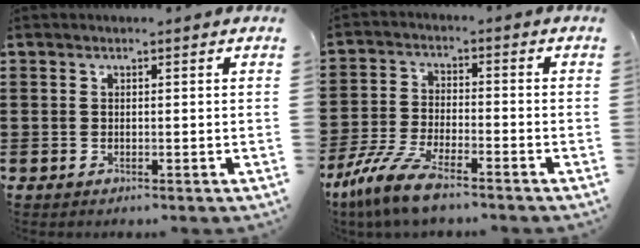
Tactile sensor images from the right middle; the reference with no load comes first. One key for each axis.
{"total": 8.1, "fx": -6.3, "fy": 1.4, "fz": 4.8, "tx": -0.121, "ty": -0.008, "tz": -0.128}